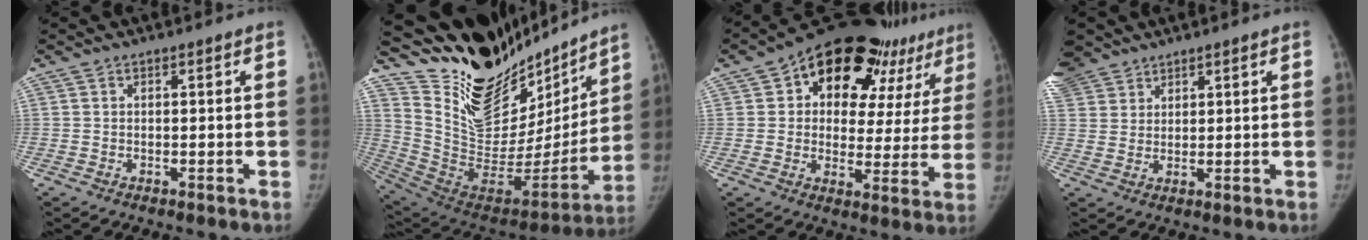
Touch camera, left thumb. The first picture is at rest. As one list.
[{"total": 30.3, "force": [25.1, 12.2, 11.9], "torque": [-0.166, -0.123, 0.403]}, {"total": 24.0, "force": [14.5, 12.2, 14.8], "torque": [-0.151, -0.032, 0.191]}, {"total": 9.6, "force": [6.9, 6.3, 2.2], "torque": [-0.051, 0.006, 0.147]}]